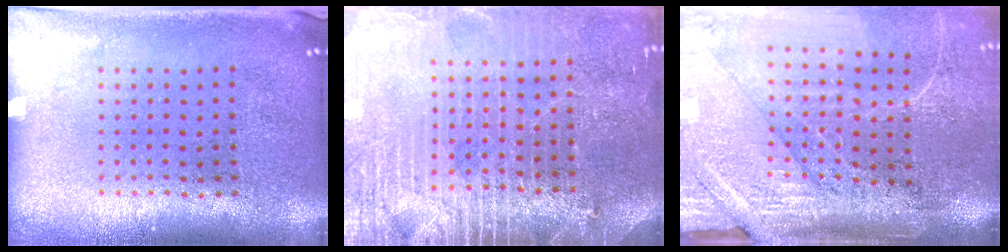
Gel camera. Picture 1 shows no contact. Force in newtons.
{"total": 3.7, "press": 3.4, "slide": 1.3}
{"total": 4.2, "press": 3.6, "slide": 2.1}